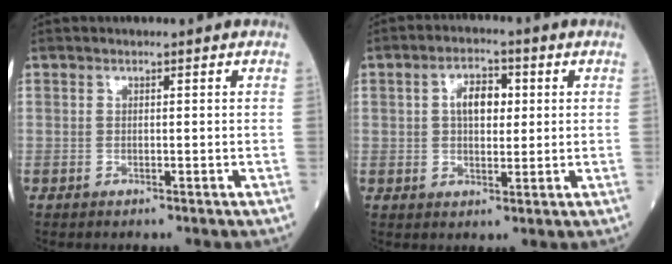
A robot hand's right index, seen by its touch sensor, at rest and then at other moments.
{"total": 5.4, "force": [1.1, 3.0, 4.4], "torque": [-0.075, 0.014, 0.018]}